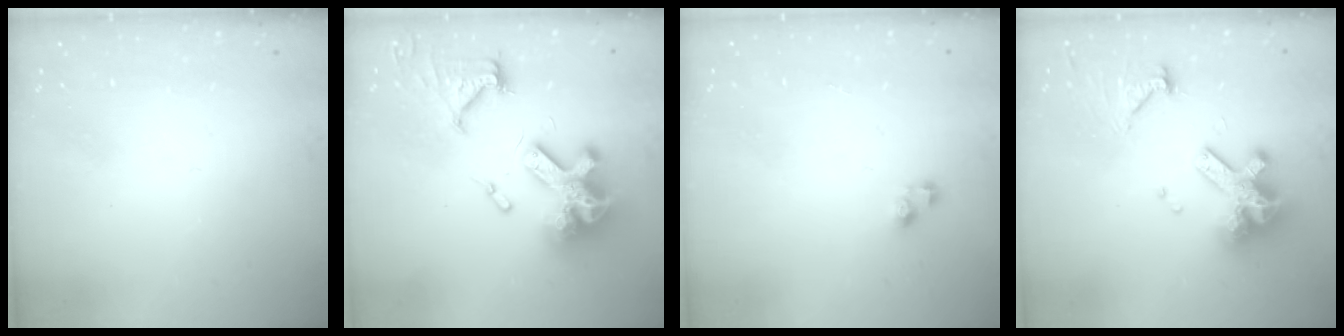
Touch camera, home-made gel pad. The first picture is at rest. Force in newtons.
{"total": 20.4, "press": 20.3, "slide": 2.1}
{"total": 3.4, "press": 3.4, "slide": 0.0}
{"total": 14.4, "press": 14.4, "slide": 1.3}